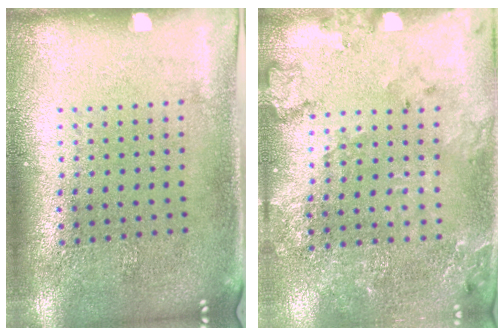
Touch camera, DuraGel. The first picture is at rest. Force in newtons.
{"total": 1.7, "press": 1.7, "slide": 0.2}